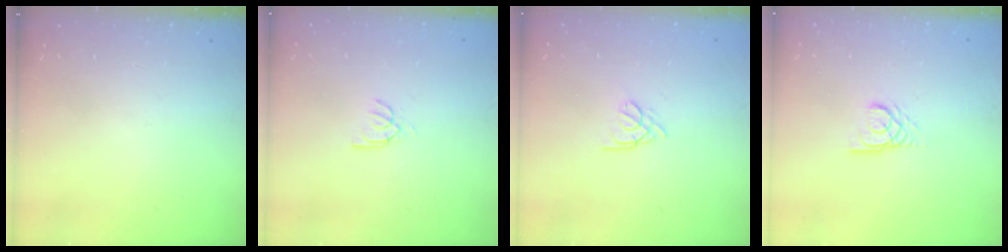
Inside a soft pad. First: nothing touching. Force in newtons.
{"total": 2.9, "press": 2.9, "slide": 0.3}
{"total": 1.8, "press": 1.7, "slide": 0.5}
{"total": 3.1, "press": 3.1, "slide": 0.1}